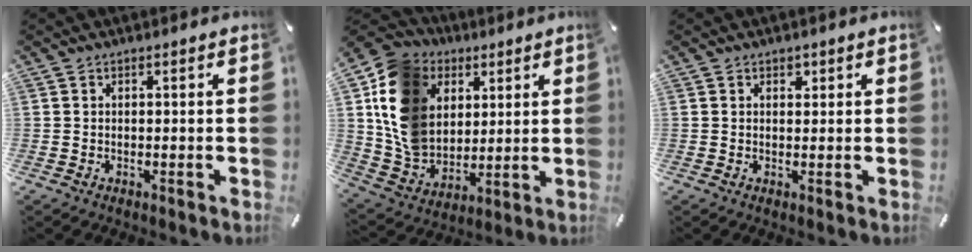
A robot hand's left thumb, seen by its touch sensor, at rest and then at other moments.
{"total": 16.0, "force": [3.9, 13.9, 6.9], "torque": [-0.161, -0.013, 0.080]}
{"total": 1.3, "force": [0.6, 1.1, 0.4], "torque": [-0.001, -0.001, 0.009]}